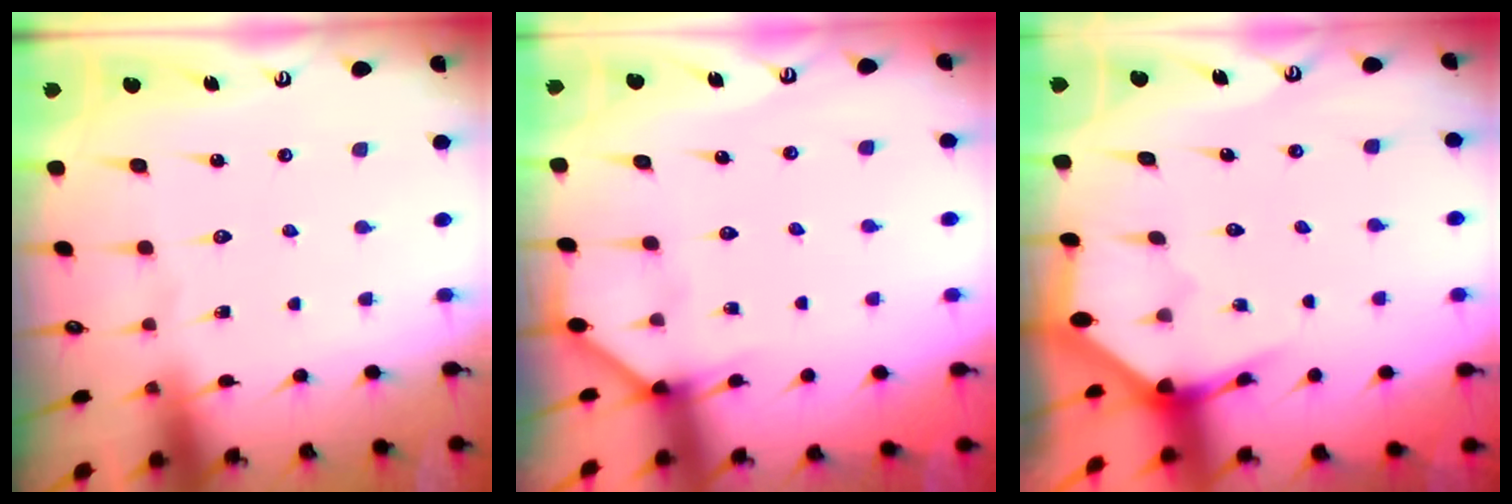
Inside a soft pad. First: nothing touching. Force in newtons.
{"total": 2.9, "press": 2.9, "slide": 0.3}
{"total": 2.9, "press": 2.9, "slide": 0.2}